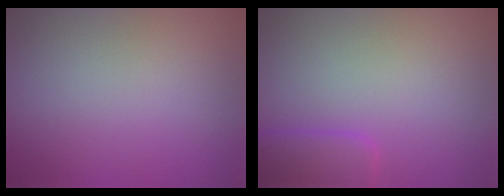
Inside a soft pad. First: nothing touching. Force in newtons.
{"total": 2.9, "press": 2.9, "slide": 0.2}